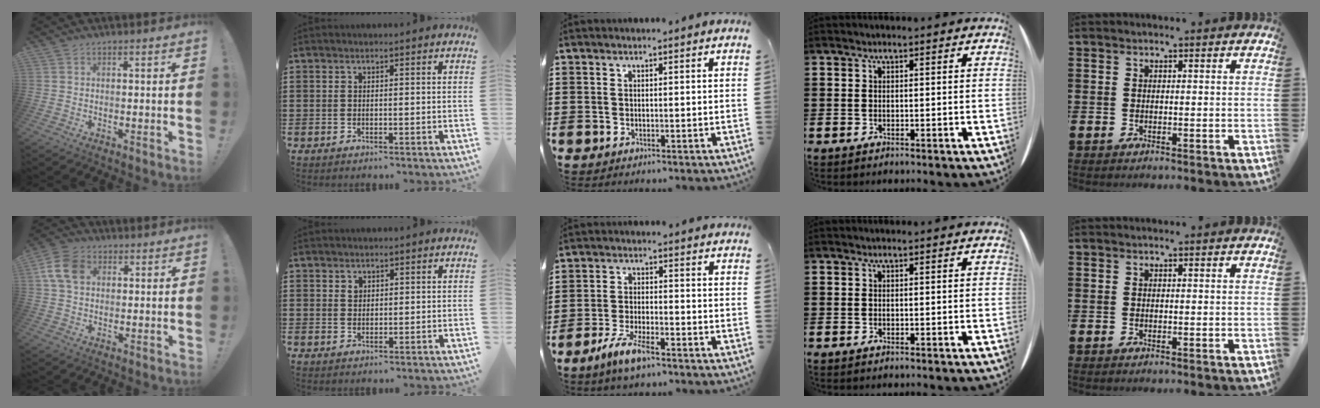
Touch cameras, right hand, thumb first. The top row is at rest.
{"thumb": {"total": 9.8, "force": [2.5, 7.0, 6.5], "torque": [-0.138, 0.010, 0.053]}, "index": {"total": 1.1, "force": [0.7, 0.8, 0.3], "torque": [-0.009, 0.002, 0.014]}, "middle": {"total": 5.6, "force": [-3.9, 1.4, 3.7], "torque": [-0.086, -0.005, -0.077]}}